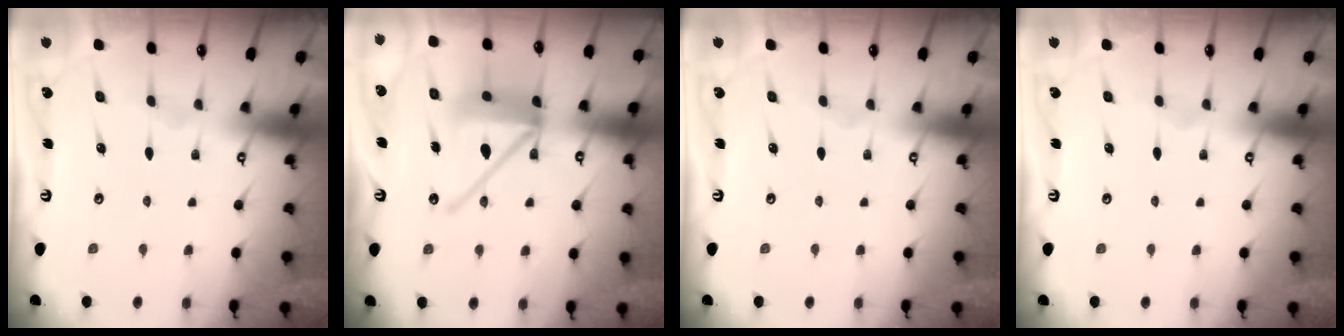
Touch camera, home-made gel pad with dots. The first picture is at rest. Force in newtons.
{"total": 15.1, "press": 14.9, "slide": 2.2}
{"total": 0.0}
{"total": 0.0}